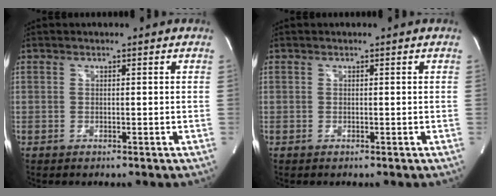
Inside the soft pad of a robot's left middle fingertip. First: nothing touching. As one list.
[{"total": 0.0}]